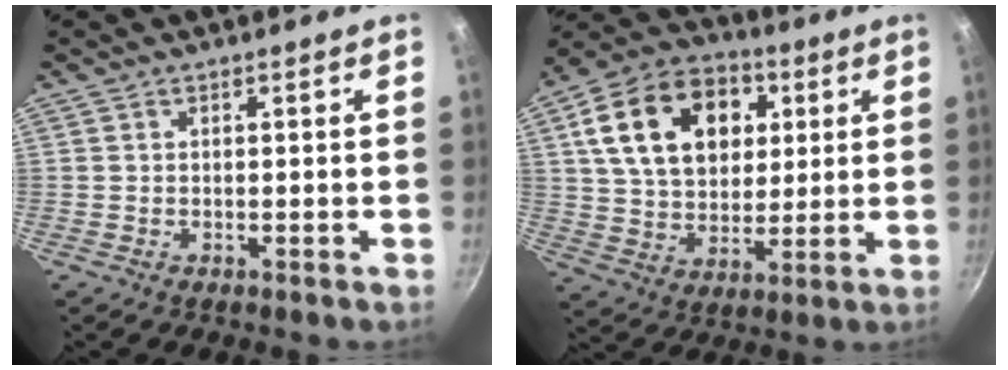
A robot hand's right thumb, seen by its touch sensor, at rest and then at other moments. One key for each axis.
{"total": 20.9, "fx": 6.0, "fy": 14.8, "fz": 13.6, "tx": -0.209, "ty": 0.008, "tz": 0.096}